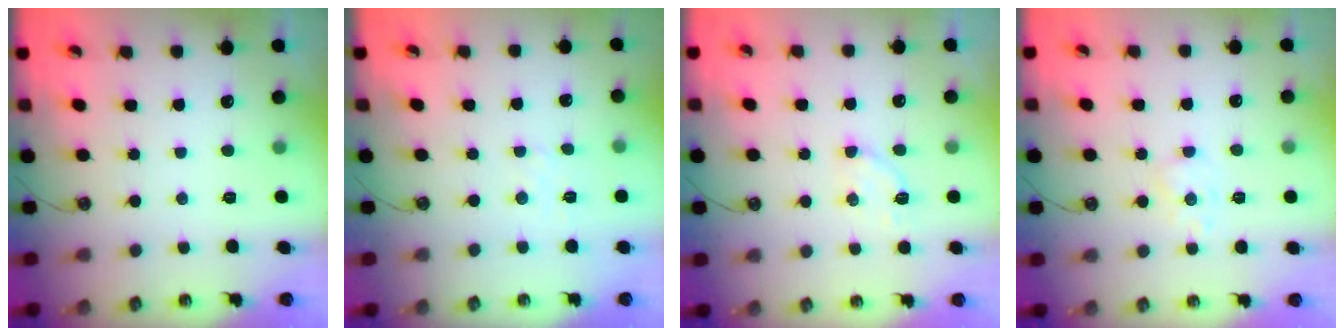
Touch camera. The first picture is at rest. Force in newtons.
{"total": 3.4, "press": 3.3, "slide": 0.5}
{"total": 5.5, "press": 5.4, "slide": 1.3}
{"total": 4.8, "press": 4.7, "slide": 1.2}